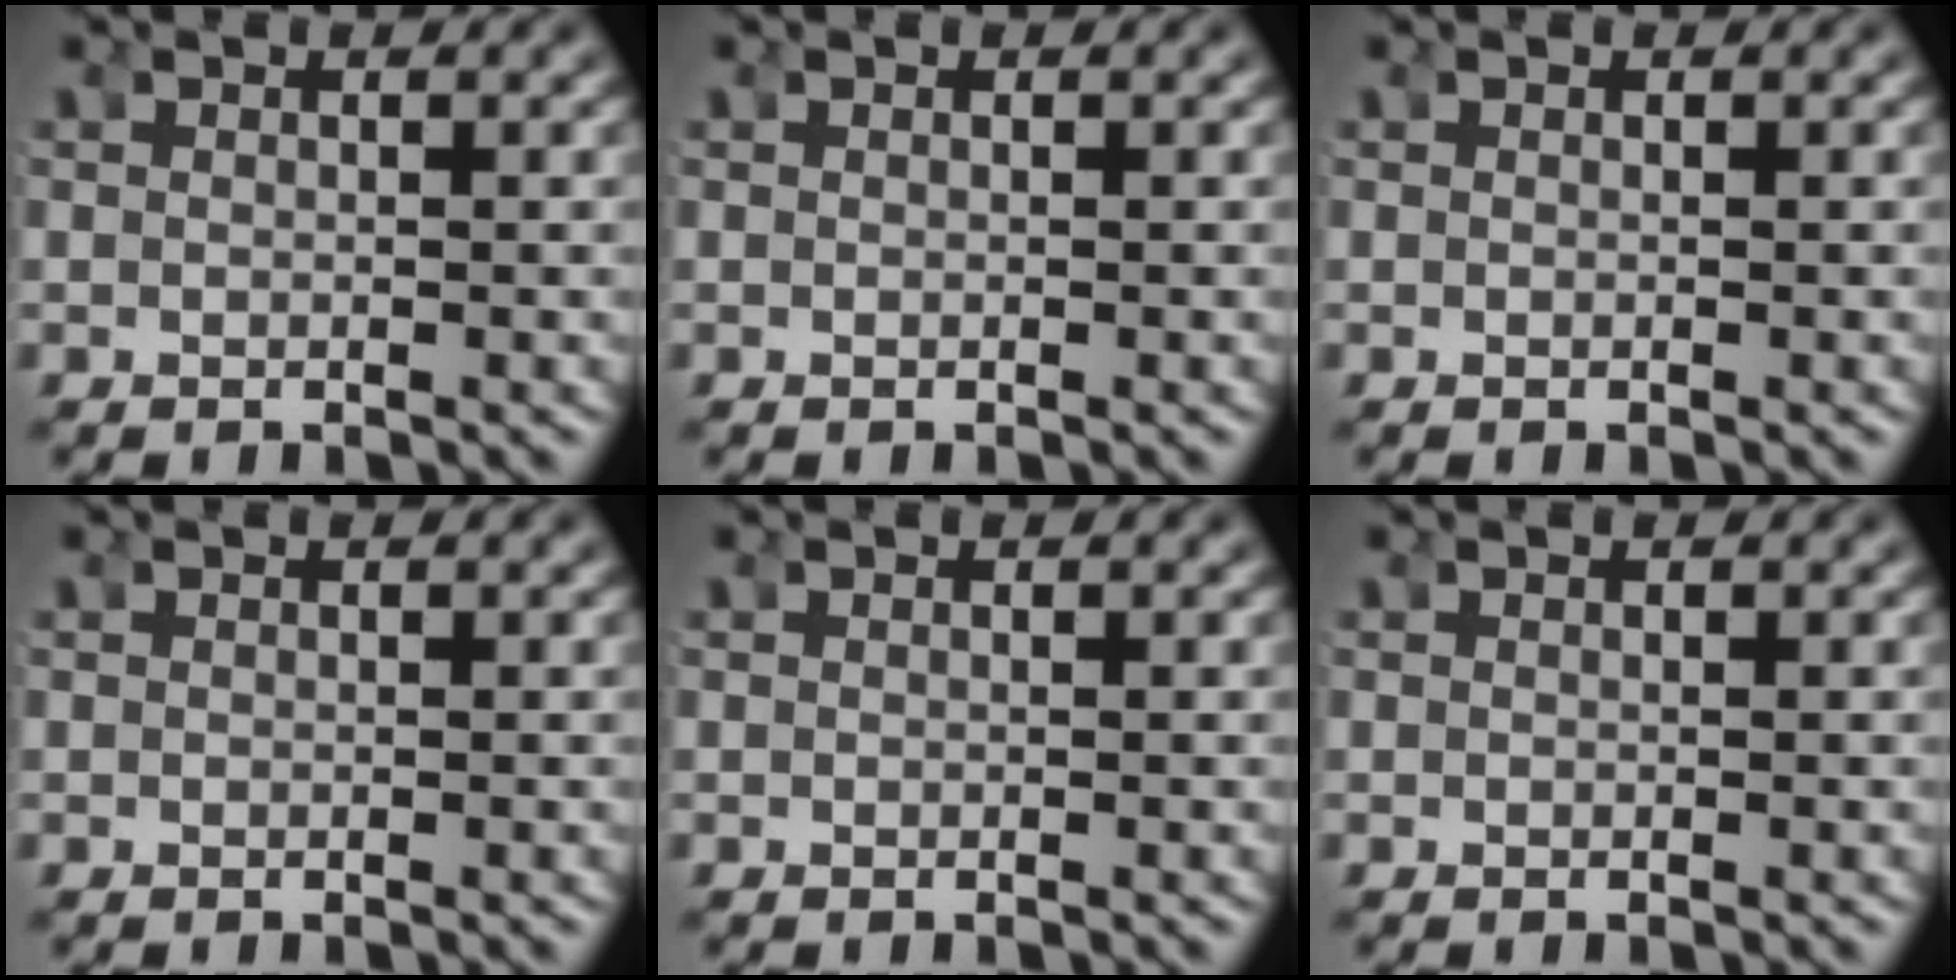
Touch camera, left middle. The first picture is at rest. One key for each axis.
{"total": 0.0}
{"total": 0.0}
{"total": 0.0}
{"total": 0.0}
{"total": 0.0}